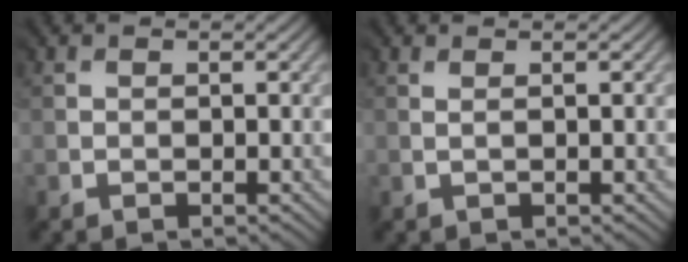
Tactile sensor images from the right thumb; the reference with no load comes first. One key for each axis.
{"total": 0.7, "fx": 0.2, "fy": -0.6, "fz": 0.1, "tx": -0.009, "ty": 0.002, "tz": 0.006}